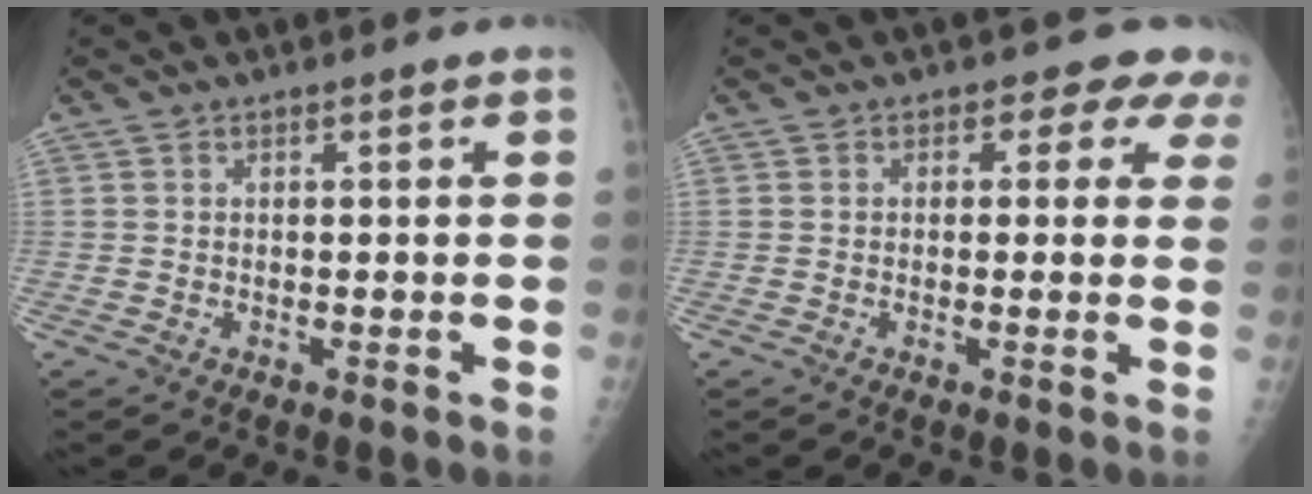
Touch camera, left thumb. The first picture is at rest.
{"total": 4.6, "force": [3.1, 3.2, 1.0], "torque": [0.024, -0.009, 0.013]}